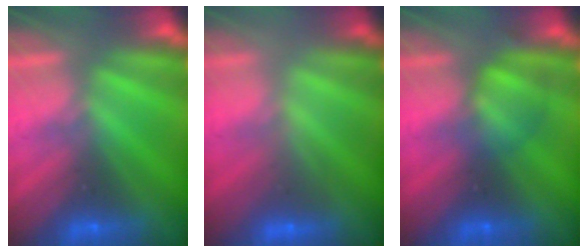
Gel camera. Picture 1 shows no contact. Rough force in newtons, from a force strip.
{"total": 2.2}
{"total": 2.5}